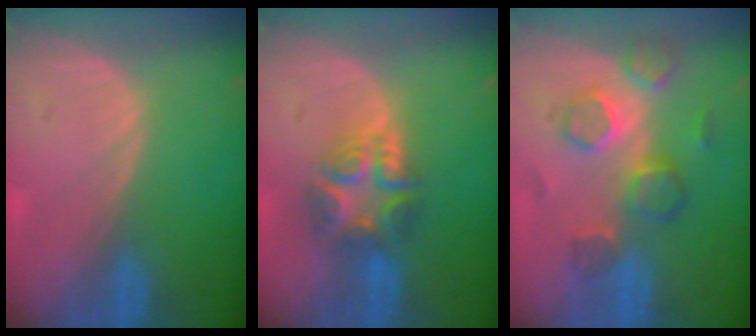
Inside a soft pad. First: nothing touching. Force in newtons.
{"total": 7.6, "press": 6.5, "slide": 3.8}
{"total": 7.8, "press": 7.3, "slide": 2.8}